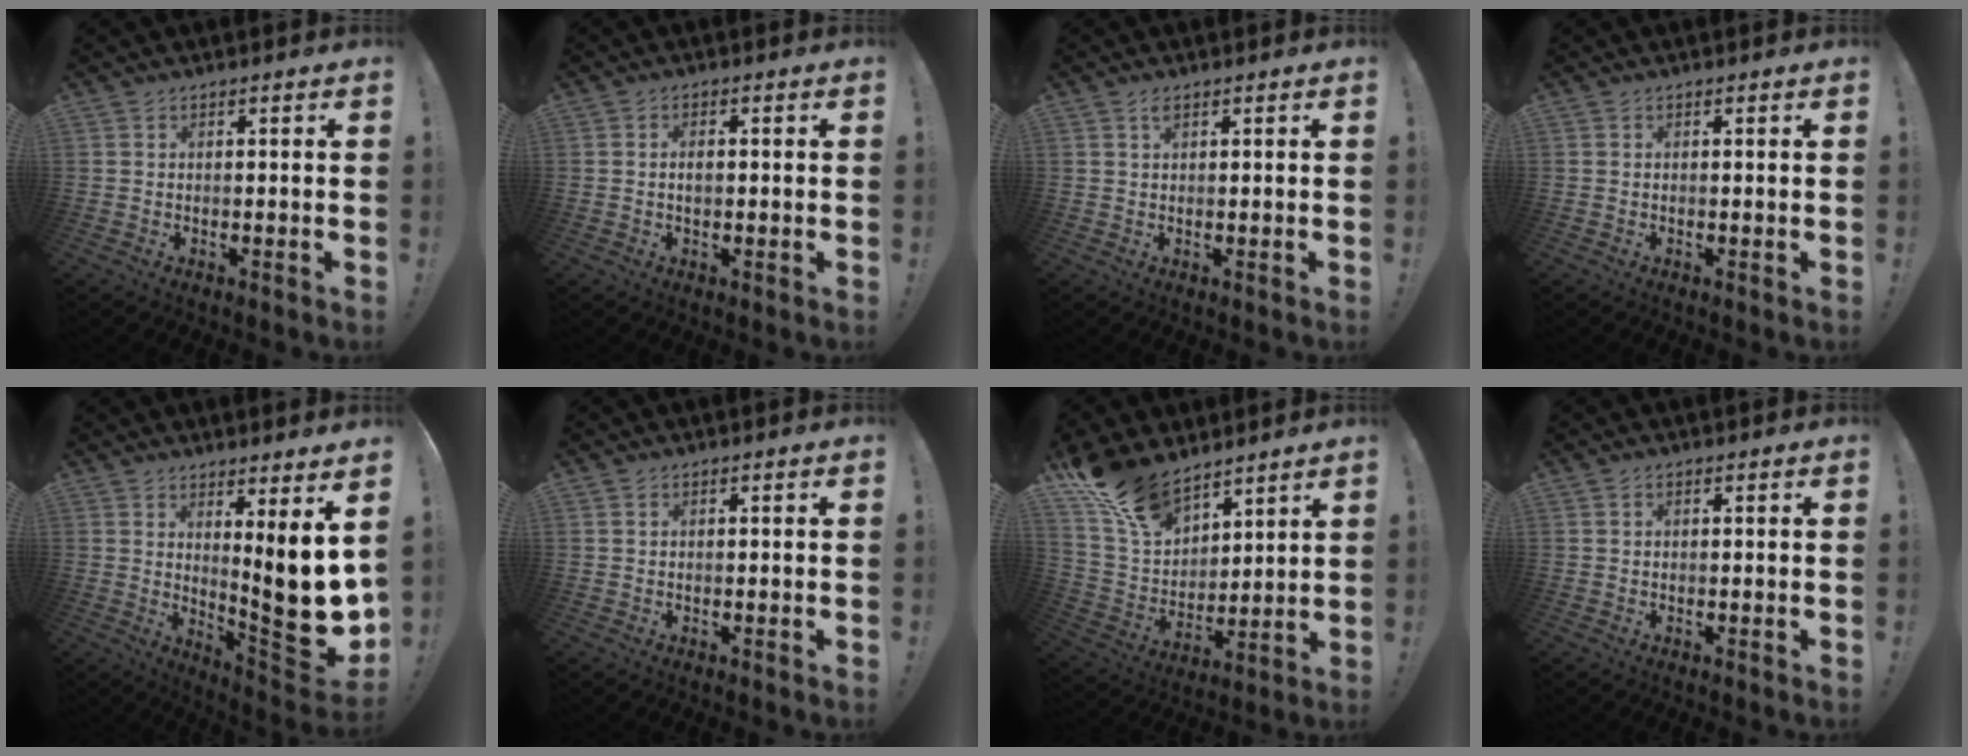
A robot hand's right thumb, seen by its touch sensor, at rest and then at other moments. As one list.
[{"total": 1.8, "force": [-0.2, 1.1, 1.5], "torque": [-0.029, 0.005, -0.005]}, {"total": 1.5, "force": [1.0, 0.5, 1.0], "torque": [-0.009, -0.006, 0.016]}, {"total": 0.0}, {"total": 14.0, "force": [2.4, 2.6, 13.5], "torque": [-0.175, -0.048, 0.046]}, {"total": 0.6, "force": [0.3, 0.5, 0.0], "torque": [-0.005, 0.005, 0.006]}, {"total": 15.9, "force": [12.7, 7.5, 6.0], "torque": [-0.127, -0.083, 0.241]}, {"total": 0.0}]